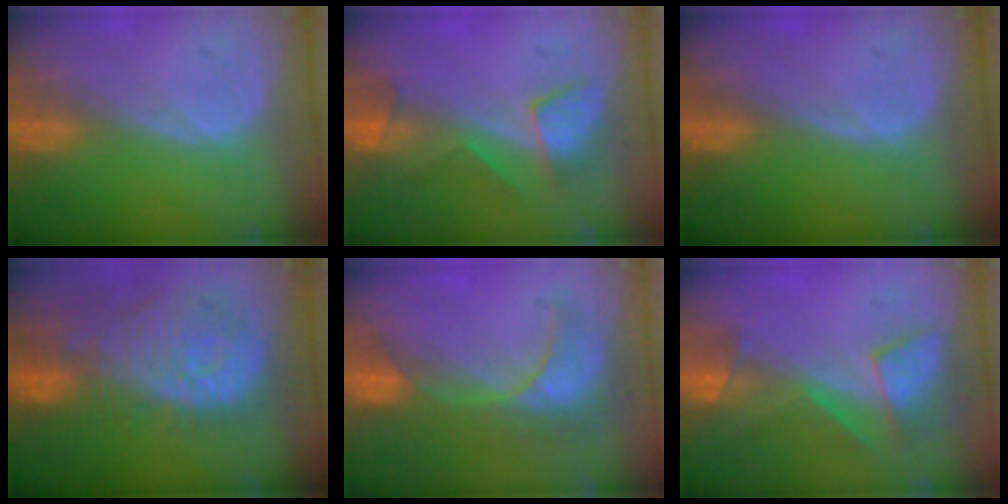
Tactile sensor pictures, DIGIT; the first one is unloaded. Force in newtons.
{"total": 5.9, "press": 5.7, "slide": 1.1}
{"total": 0.0}
{"total": 12.2, "press": 11.0, "slide": 5.3}
{"total": 8.1, "press": 8.0, "slide": 1.0}
{"total": 8.1, "press": 7.2, "slide": 3.9}